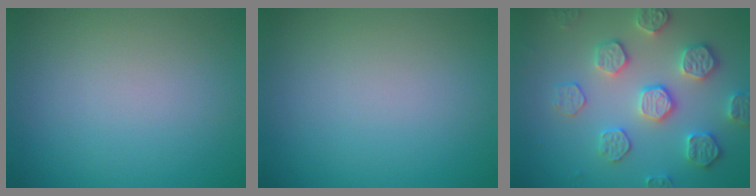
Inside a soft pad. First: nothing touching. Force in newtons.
{"total": 0.0}
{"total": 4.6, "press": 4.5, "slide": 0.8}